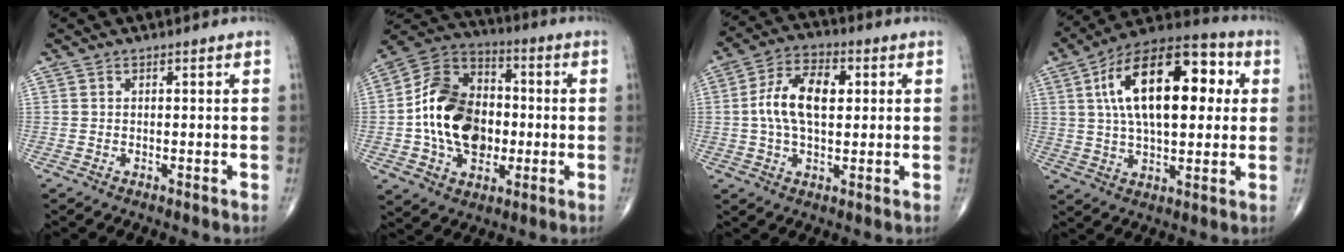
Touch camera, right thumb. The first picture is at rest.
{"total": 19.1, "force": [-1.6, 13.6, 13.4], "torque": [-0.206, 0.029, -0.027]}
{"total": 11.3, "force": [1.4, 6.2, 9.4], "torque": [-0.170, 0.017, 0.020]}
{"total": 22.3, "force": [4.8, 10.9, 18.9], "torque": [-0.292, 0.020, 0.066]}